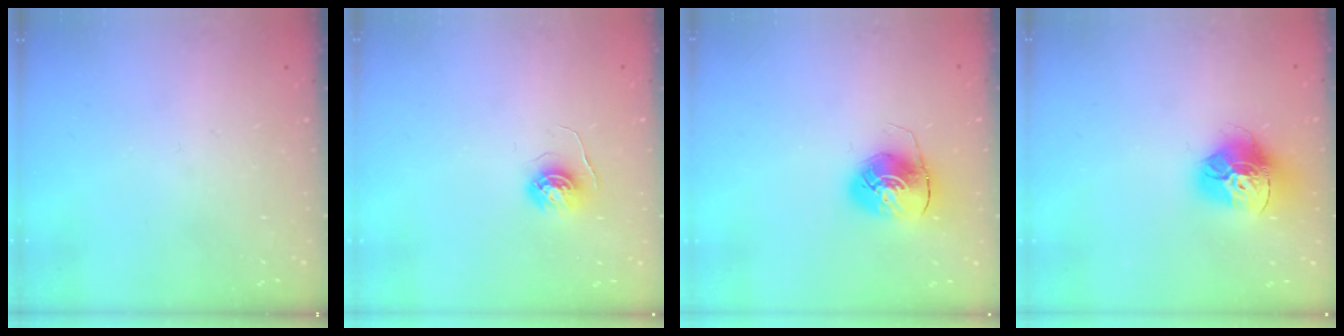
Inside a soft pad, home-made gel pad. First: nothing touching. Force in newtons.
{"total": 4.6, "press": 4.6, "slide": 0.4}
{"total": 8.6, "press": 8.6, "slide": 0.6}
{"total": 15.5, "press": 15.4, "slide": 1.7}